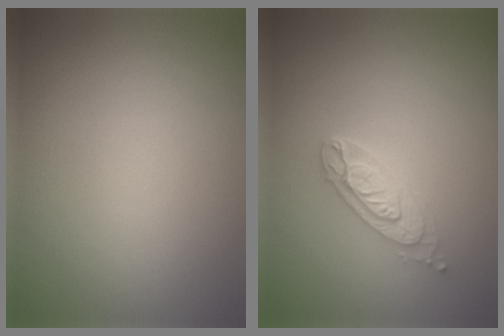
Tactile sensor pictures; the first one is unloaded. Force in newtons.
{"total": 2.9, "press": 2.5, "slide": 1.5}